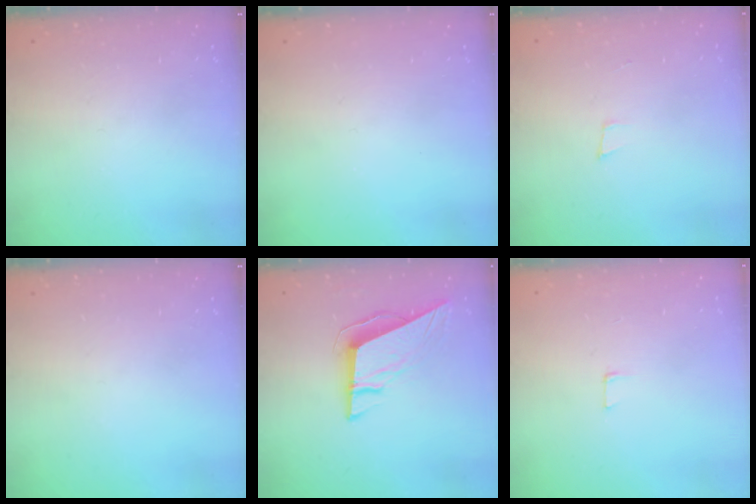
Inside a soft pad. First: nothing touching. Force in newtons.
{"total": 0.0}
{"total": 3.3, "press": 1.9, "slide": 2.7}
{"total": 0.0}
{"total": 9.6, "press": 9.5, "slide": 1.0}
{"total": 5.0, "press": 4.9, "slide": 0.4}